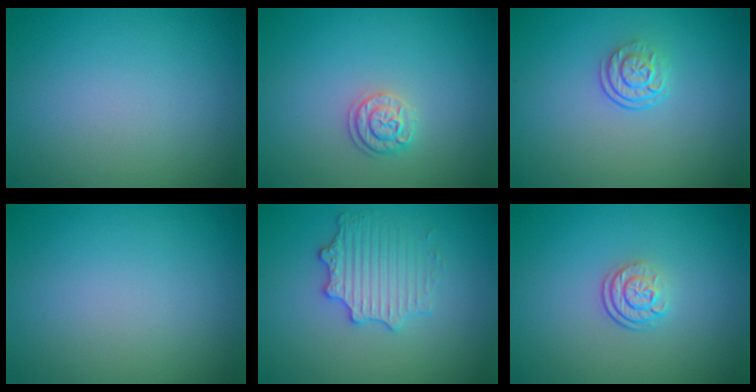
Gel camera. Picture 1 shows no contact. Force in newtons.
{"total": 1.7, "press": 1.7, "slide": 0.3}
{"total": 2.5, "press": 1.8, "slide": 1.8}
{"total": 0.0}
{"total": 3.1, "press": 3.0, "slide": 0.5}
{"total": 2.3, "press": 1.7, "slide": 1.7}